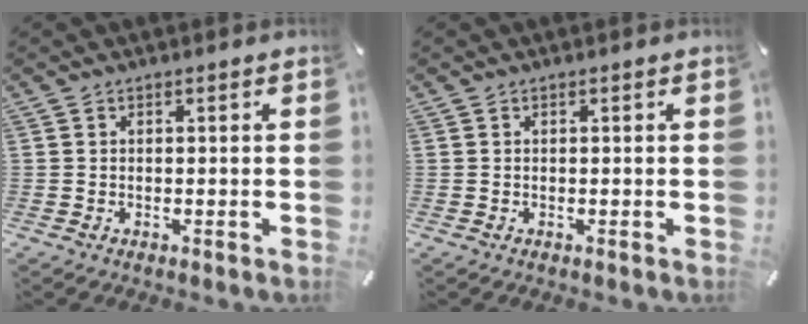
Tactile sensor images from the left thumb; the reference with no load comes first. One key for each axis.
{"total": 0.0}